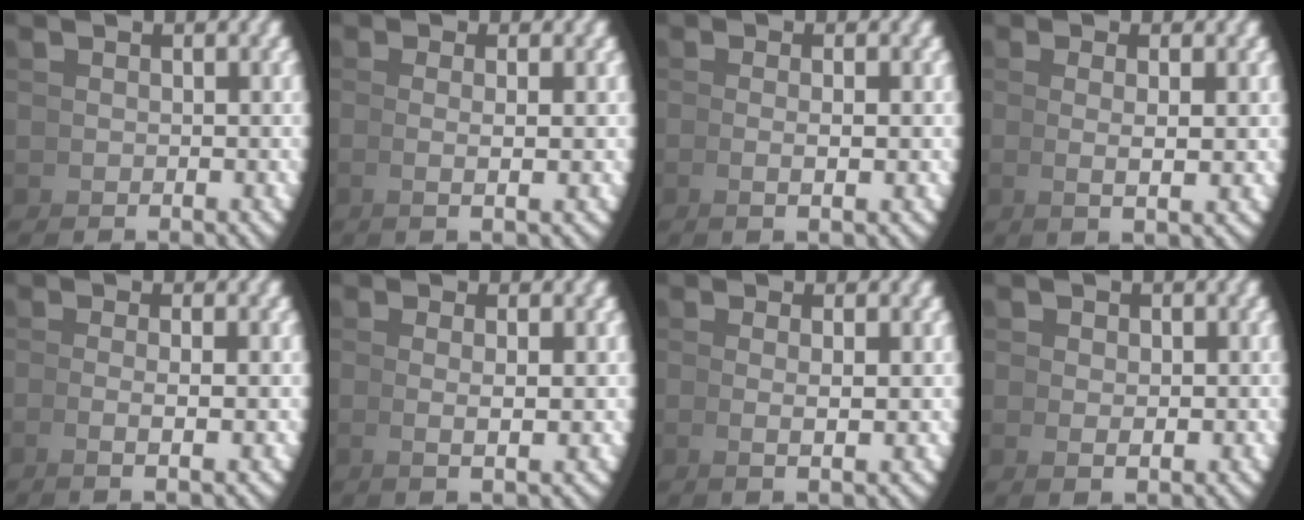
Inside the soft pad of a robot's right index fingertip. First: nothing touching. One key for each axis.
{"total": 2.3, "fx": 0.2, "fy": -0.8, "fz": 2.1, "tx": -0.036, "ty": 0.000, "tz": 0.006}
{"total": 1.9, "fx": 0.0, "fy": -0.7, "fz": 1.8, "tx": -0.033, "ty": 0.001, "tz": 0.001}
{"total": 2.5, "fx": 0.6, "fy": -0.5, "fz": 2.4, "tx": -0.041, "ty": -0.001, "tz": 0.015}
{"total": 2.3, "fx": -0.3, "fy": -0.7, "fz": 2.2, "tx": -0.038, "ty": 0.001, "tz": -0.004}
{"total": 2.2, "fx": 0.4, "fy": -0.6, "fz": 2.1, "tx": -0.037, "ty": -0.001, "tz": 0.012}
{"total": 2.0, "fx": 0.5, "fy": -0.7, "fz": 1.8, "tx": -0.034, "ty": -0.002, "tz": 0.014}
{"total": 0.9, "fx": 0.5, "fy": 0.3, "fz": 0.7, "tx": -0.011, "ty": -0.004, "tz": 0.014}